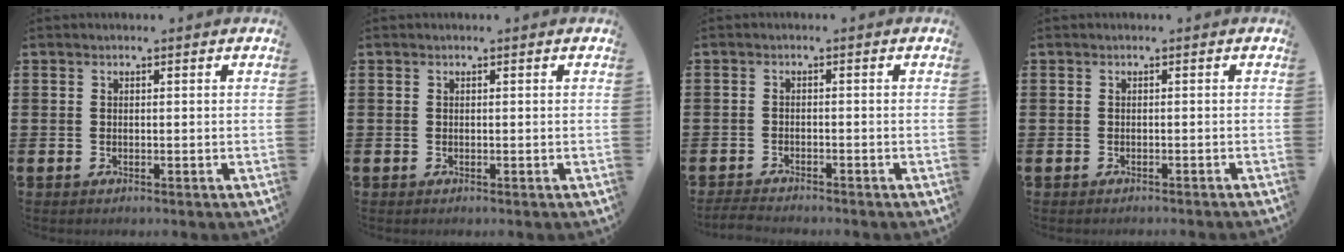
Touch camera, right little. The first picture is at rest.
{"total": 0.0}
{"total": 1.7, "force": [-1.7, 0.1, 0.3], "torque": [-0.007, 0.004, -0.035]}
{"total": 0.5, "force": [-0.5, -0.1, 0.0], "torque": [0.001, -0.001, -0.010]}